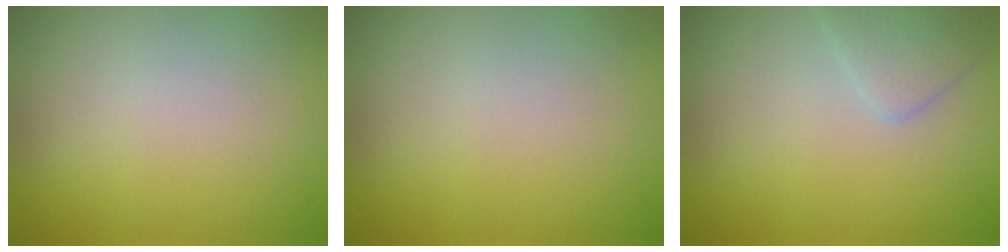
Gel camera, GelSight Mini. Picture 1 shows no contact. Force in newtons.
{"total": 0.0}
{"total": 2.0, "press": 2.0, "slide": 0.0}